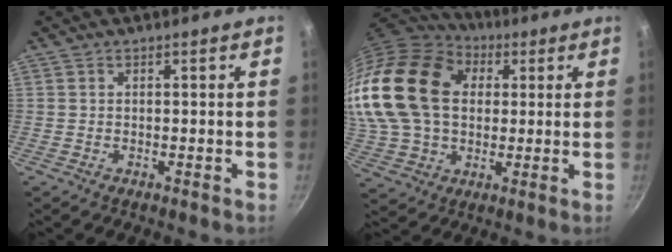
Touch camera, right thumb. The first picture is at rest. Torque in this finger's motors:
{"motor_torque": [-1.90, 3.10, 2.76, 0.01, 0.86]}